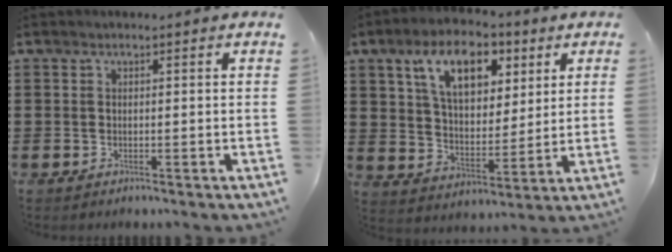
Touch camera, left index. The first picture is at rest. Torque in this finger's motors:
{"motor_torque": [2.14, 0.00, 1.05, 0.21]}